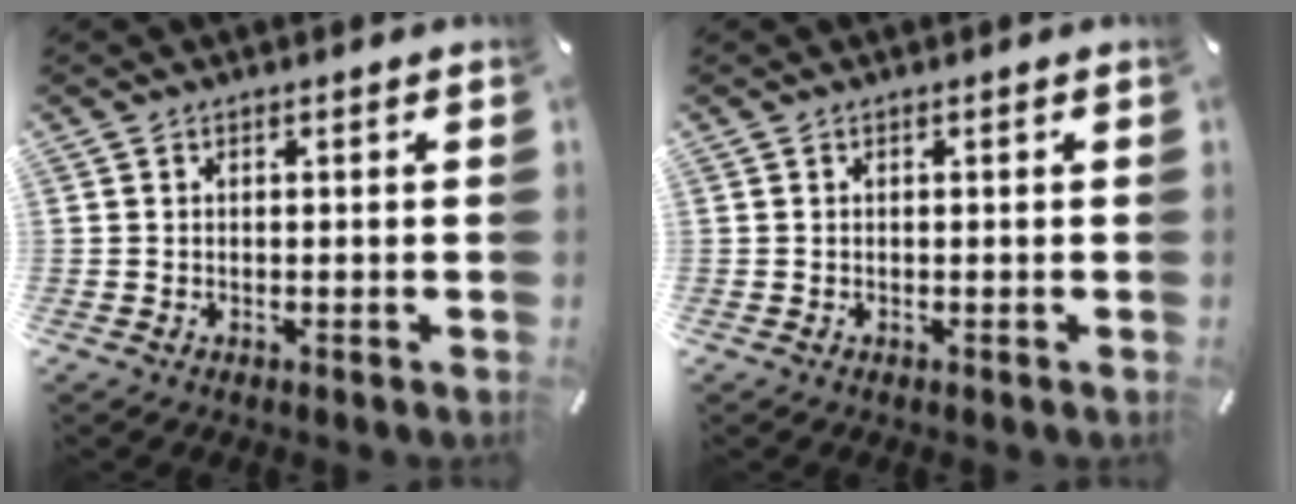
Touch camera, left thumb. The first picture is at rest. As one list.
[{"total": 0.0}]